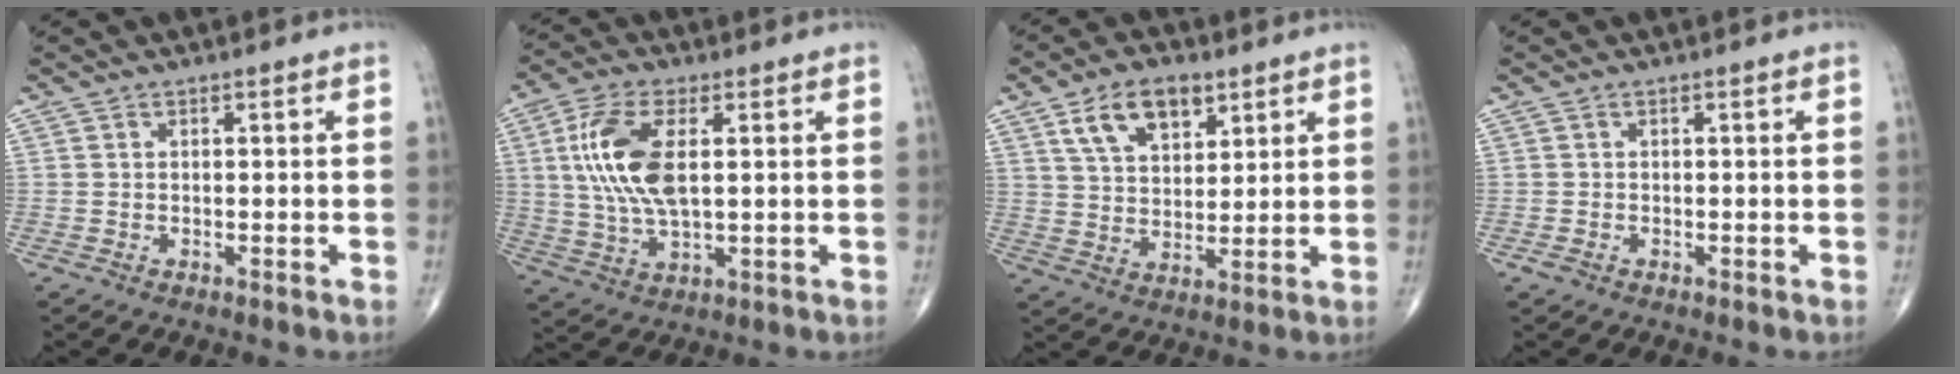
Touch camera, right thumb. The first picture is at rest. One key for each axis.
{"total": 12.6, "fx": 2.4, "fy": 5.5, "fz": 11.1, "tx": -0.237, "ty": -0.002, "tz": 0.049}
{"total": 10.4, "fx": 5.6, "fy": 5.9, "fz": 6.6, "tx": -0.096, "ty": -0.020, "tz": 0.103}
{"total": 0.8, "fx": -0.4, "fy": 0.6, "fz": 0.5, "tx": -0.013, "ty": -0.003, "tz": -0.008}